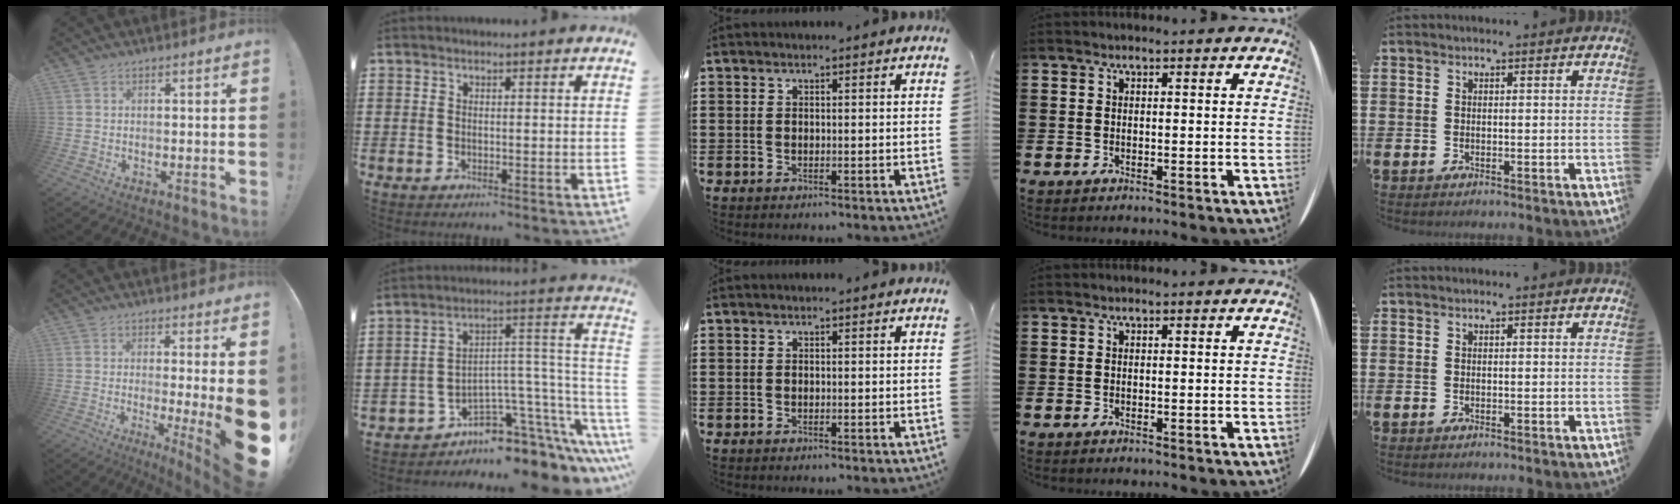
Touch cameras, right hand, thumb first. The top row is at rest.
{"thumb": {"total": 13.3, "force": [-1.1, 1.1, 13.2], "torque": [-0.159, -0.035, -0.004]}, "index": {"total": 6.5, "force": [-4.6, 3.9, 2.4], "torque": [-0.045, -0.019, -0.078]}}